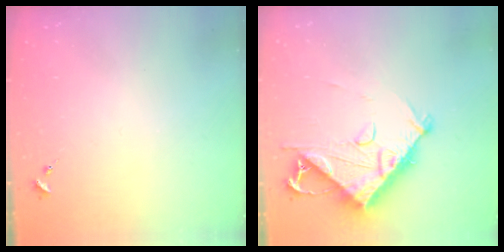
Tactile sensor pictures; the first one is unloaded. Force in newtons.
{"total": 13.1, "press": 13.0, "slide": 1.0}